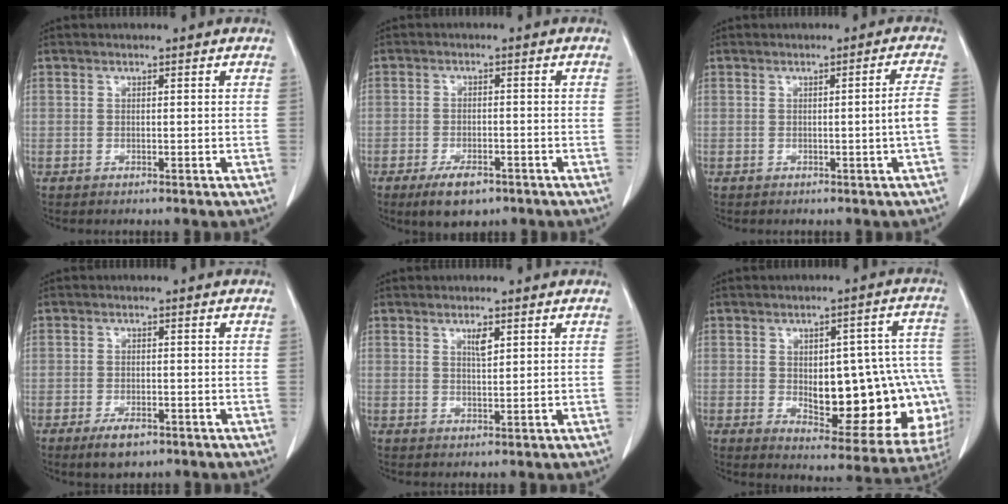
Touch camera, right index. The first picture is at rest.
{"total": 5.3, "force": [-3.5, 2.2, 3.4], "torque": [-0.062, -0.003, -0.052]}
{"total": 3.0, "force": [-0.8, -0.9, 2.8], "torque": [-0.037, -0.002, -0.010]}
{"total": 3.7, "force": [-2.4, 1.6, 2.4], "torque": [-0.045, -0.002, -0.033]}
{"total": 2.1, "force": [1.1, 0.5, 1.8], "torque": [-0.033, -0.002, 0.021]}
{"total": 21.9, "force": [-2.7, 8.4, 20.0], "torque": [-0.181, 0.031, -0.004]}